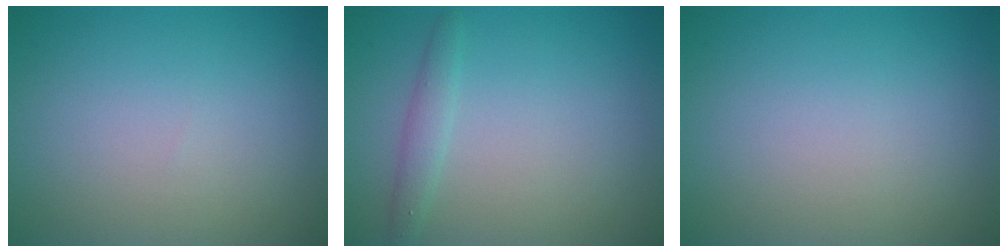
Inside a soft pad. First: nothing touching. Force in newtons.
{"total": 1.5, "press": 1.5, "slide": 0.0}
{"total": 0.0}